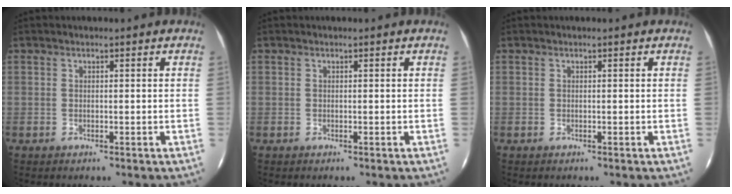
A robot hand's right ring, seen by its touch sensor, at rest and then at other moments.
{"total": 0.0}
{"total": 0.0}